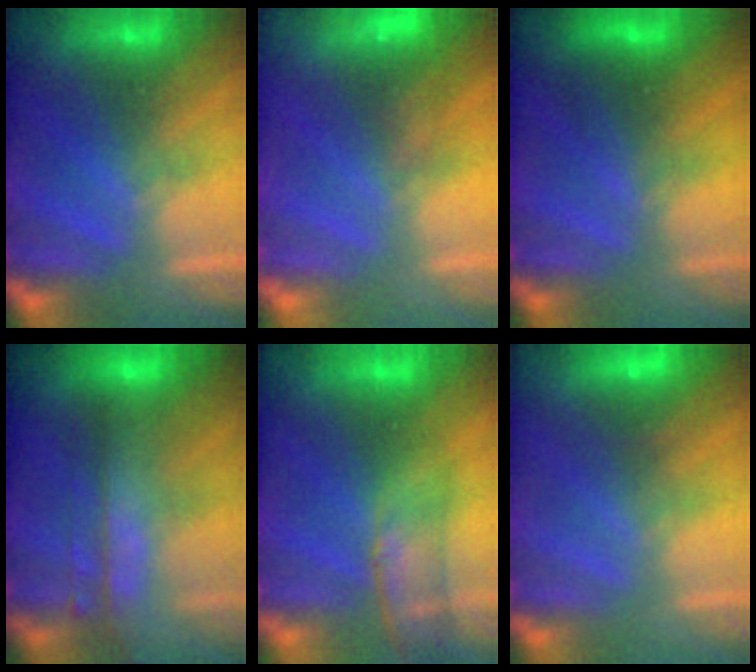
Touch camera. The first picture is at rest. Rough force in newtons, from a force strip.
{"total": 2.6}
{"total": 2.8}
{"total": 7.6}
{"total": 3.0}
{"total": 2.4}